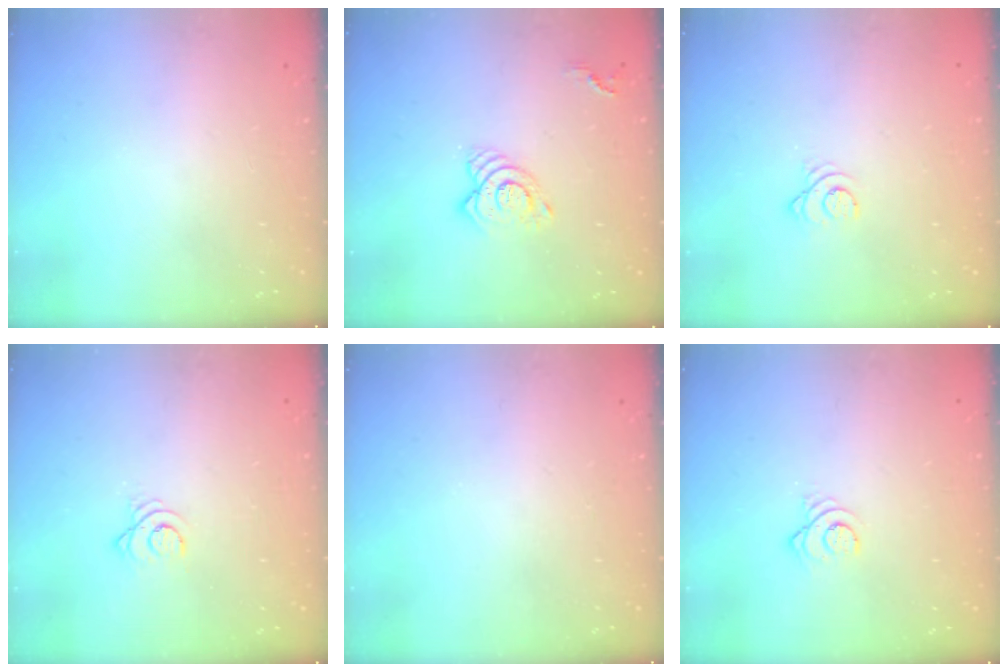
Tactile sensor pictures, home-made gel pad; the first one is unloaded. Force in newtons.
{"total": 9.4, "press": 9.4, "slide": 1.0}
{"total": 2.5, "press": 2.5, "slide": 0.2}
{"total": 2.9, "press": 2.9, "slide": 0.4}
{"total": 0.0}
{"total": 3.3, "press": 3.3, "slide": 0.2}